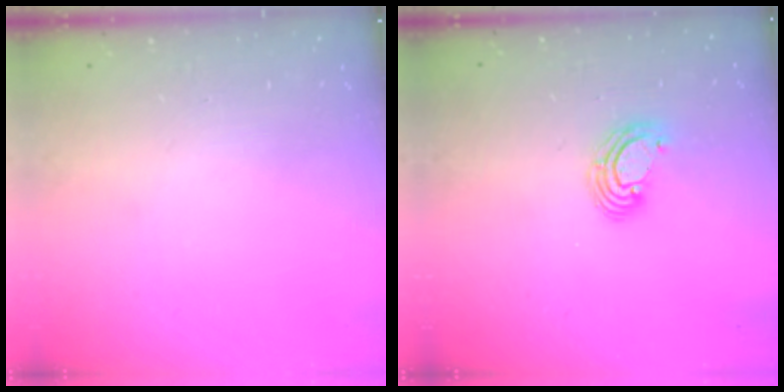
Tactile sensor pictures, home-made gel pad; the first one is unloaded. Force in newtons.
{"total": 4.5, "press": 4.5, "slide": 0.3}